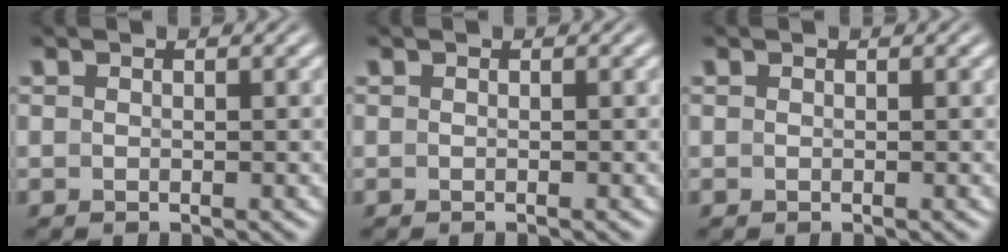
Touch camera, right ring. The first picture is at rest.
{"total": 0.0}
{"total": 0.0}